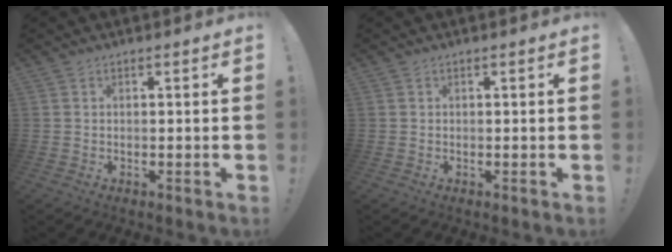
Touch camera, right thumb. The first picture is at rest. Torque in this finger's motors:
{"motor_torque": [0.00, 0.00, 0.00, 0.00, 0.00]}